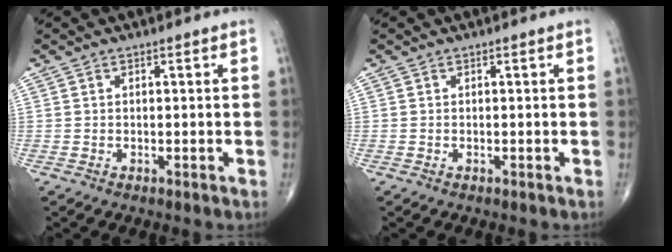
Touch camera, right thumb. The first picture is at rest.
{"total": 0.0}